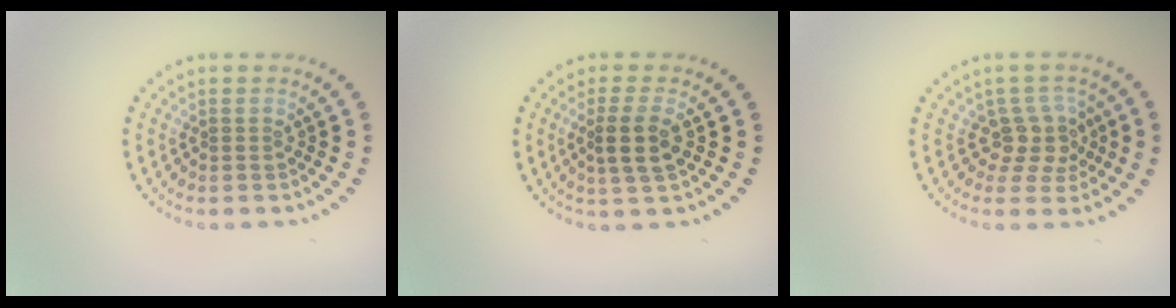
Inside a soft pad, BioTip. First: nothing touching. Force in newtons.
{"total": 2.8, "press": 2.5, "slide": 1.2}
{"total": 2.9, "press": 2.3, "slide": 1.8}